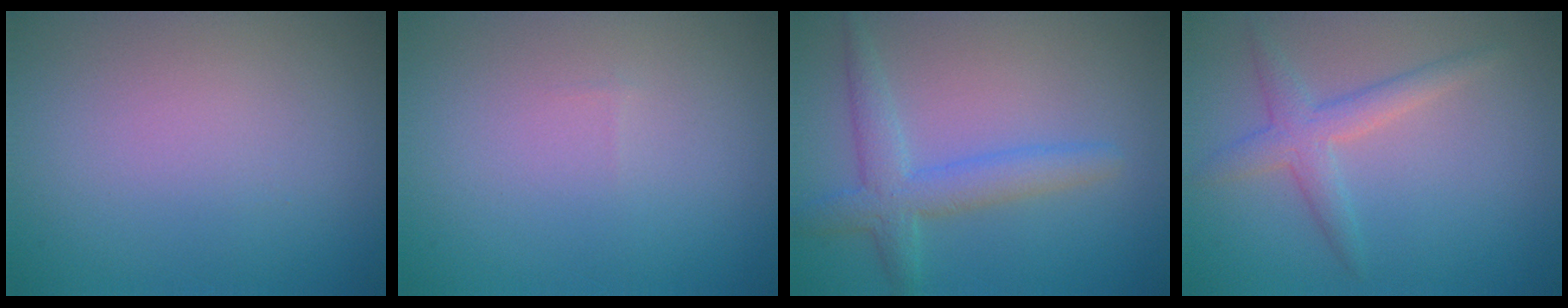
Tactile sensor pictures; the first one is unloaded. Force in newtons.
{"total": 0.0}
{"total": 3.4, "press": 3.4, "slide": 0.1}
{"total": 2.7, "press": 2.7, "slide": 0.1}